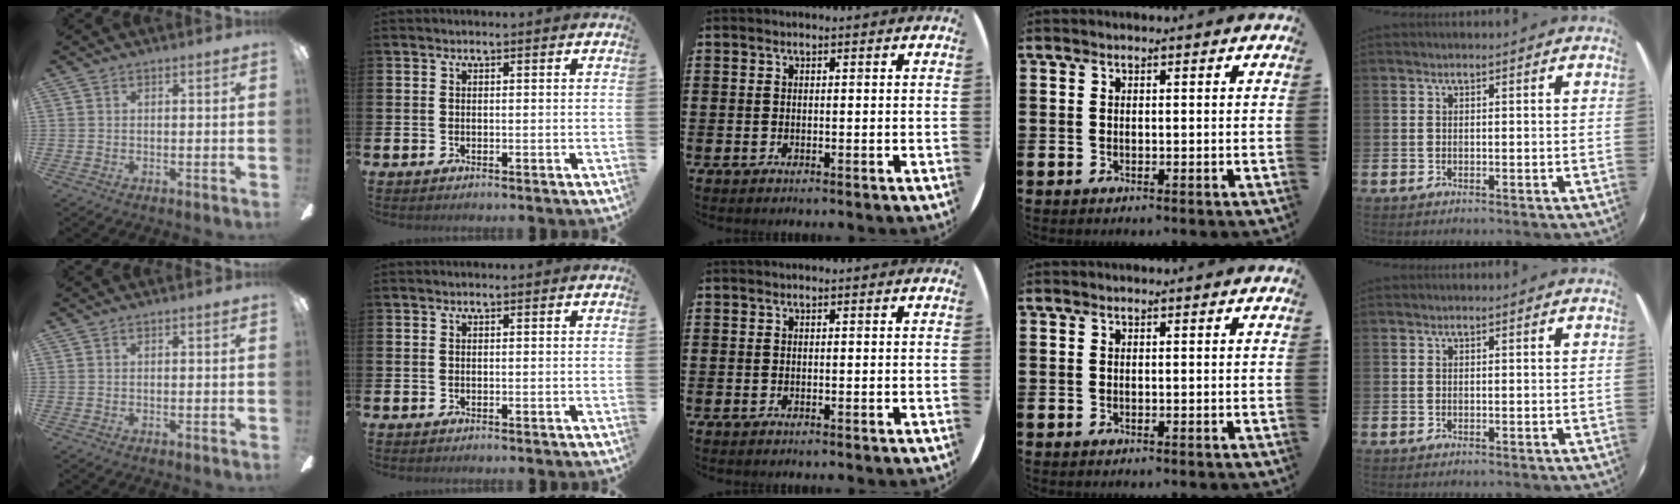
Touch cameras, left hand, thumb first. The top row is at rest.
{}